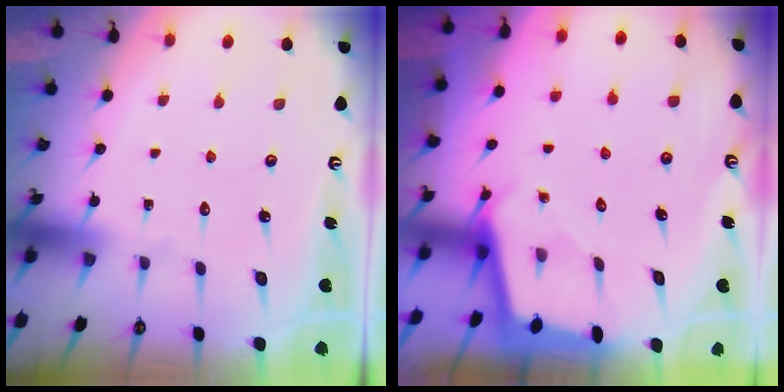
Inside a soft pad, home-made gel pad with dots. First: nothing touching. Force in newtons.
{"total": 1.8, "press": 1.8, "slide": 0.2}